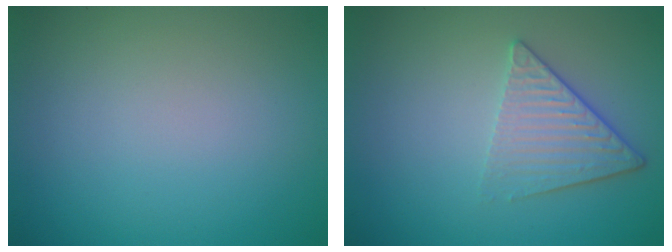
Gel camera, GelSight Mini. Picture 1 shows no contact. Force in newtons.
{"total": 3.3, "press": 2.9, "slide": 1.6}